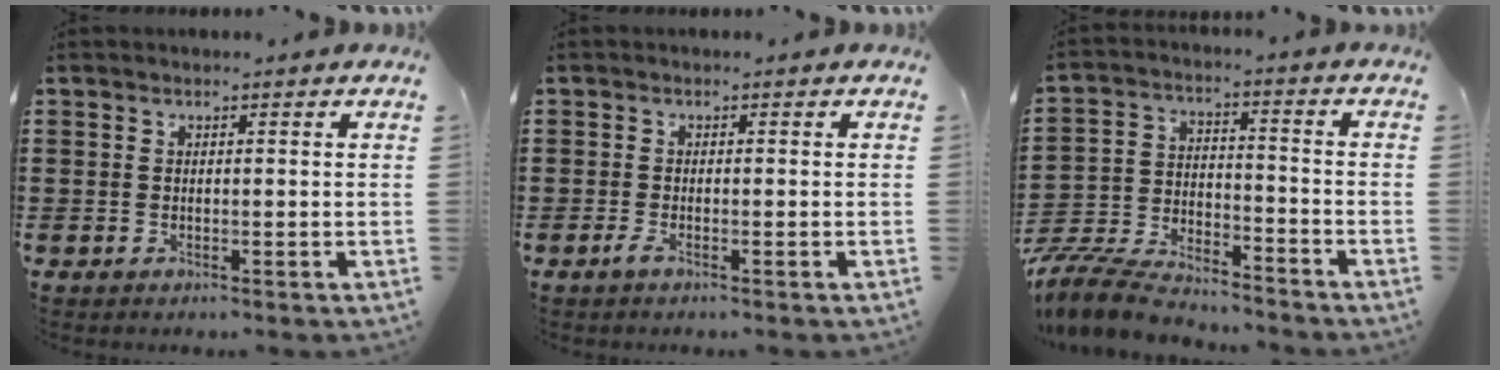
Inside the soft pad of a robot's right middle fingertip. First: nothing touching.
{"total": 1.1, "force": [-0.6, 0.1, 0.9], "torque": [-0.026, -0.007, -0.012]}
{"total": 8.2, "force": [-8.0, 1.2, 1.6], "torque": [-0.047, 0.008, -0.161]}